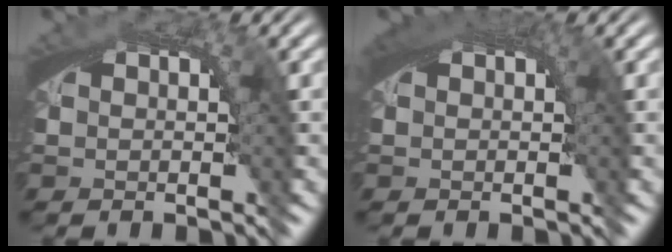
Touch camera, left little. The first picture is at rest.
{"total": 1.7, "force": [0.7, 0.2, 1.6], "torque": [-0.021, 0.005, 0.012]}